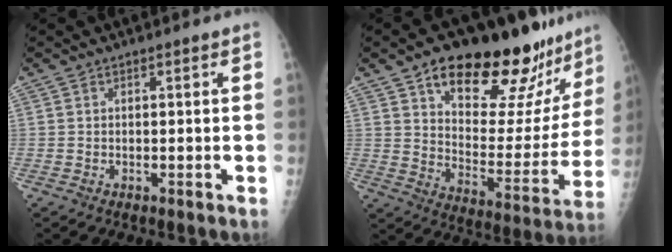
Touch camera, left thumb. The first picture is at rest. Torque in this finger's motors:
{"motor_torque": [0.42, 0.45, 1.41, -1.36, 0.11]}